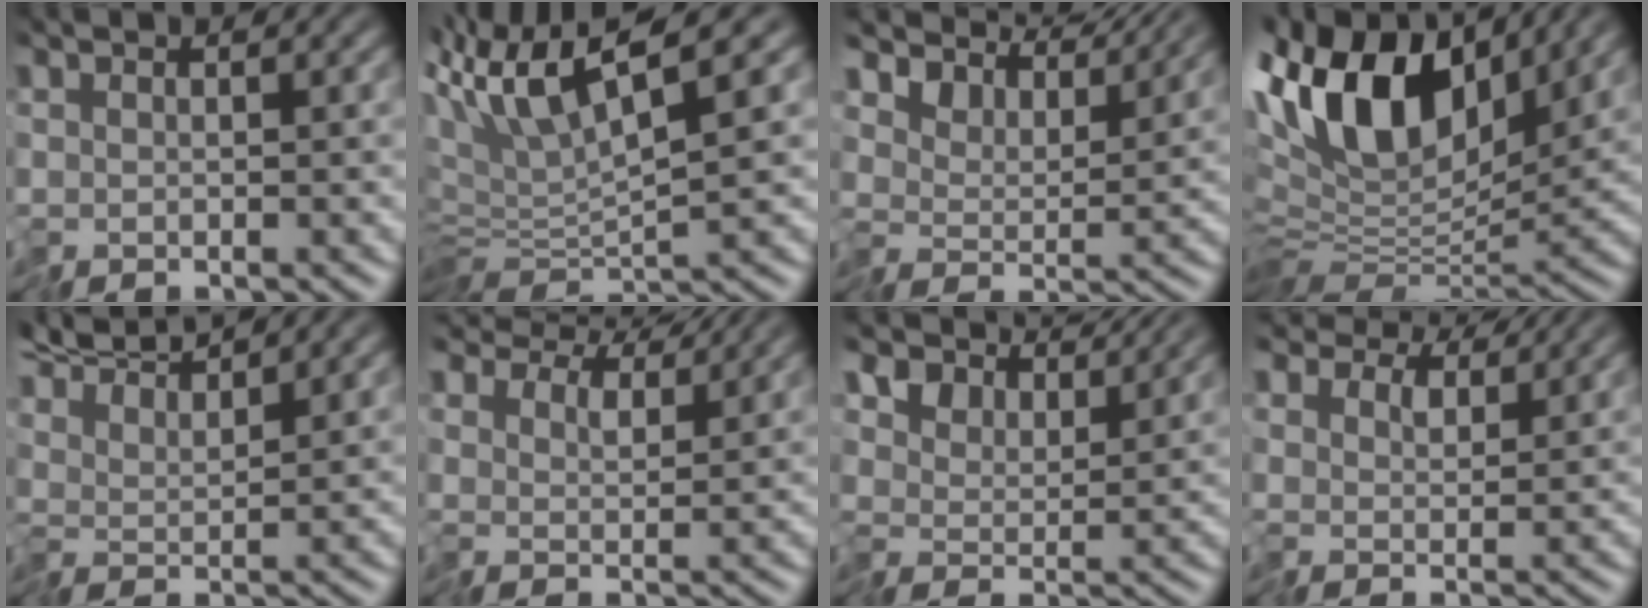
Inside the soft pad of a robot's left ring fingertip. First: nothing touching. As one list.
[{"total": 6.1, "force": [2.1, 1.0, 5.7], "torque": [-0.113, 0.005, 0.036]}, {"total": 5.0, "force": [4.4, 1.7, 1.5], "torque": [-0.031, 0.005, 0.065]}, {"total": 12.9, "force": [4.8, 7.3, 9.4], "torque": [-0.179, 0.024, 0.081]}, {"total": 6.2, "force": [5.7, 0.8, 2.4], "torque": [-0.062, 0.018, 0.098]}, {"total": 6.9, "force": [6.1, 2.2, 2.3], "torque": [-0.061, 0.013, 0.087]}, {"total": 3.9, "force": [3.5, 1.4, 0.7], "torque": [-0.023, 0.003, 0.049]}, {"total": 5.7, "force": [4.8, 2.4, 2.0], "torque": [-0.049, 0.009, 0.067]}]